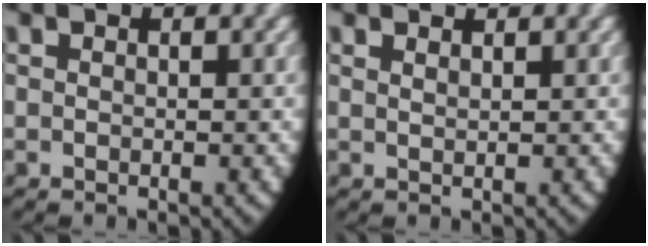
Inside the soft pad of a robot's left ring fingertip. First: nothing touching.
{"total": 1.2, "force": [1.0, -0.6, 0.1], "torque": [-0.001, -0.005, 0.024]}